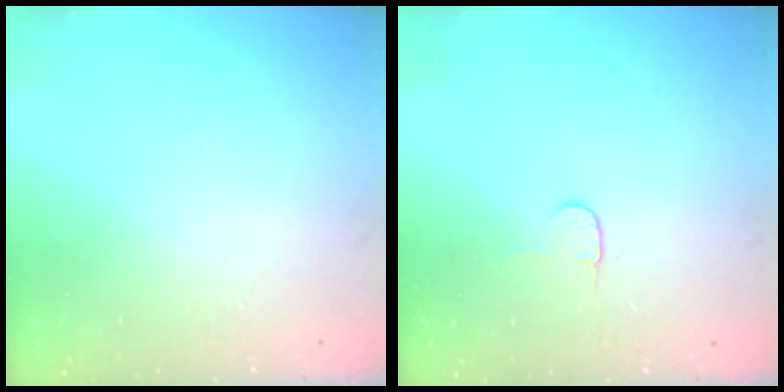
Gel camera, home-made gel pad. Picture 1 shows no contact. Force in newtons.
{"total": 3.8, "press": 3.8, "slide": 0.4}